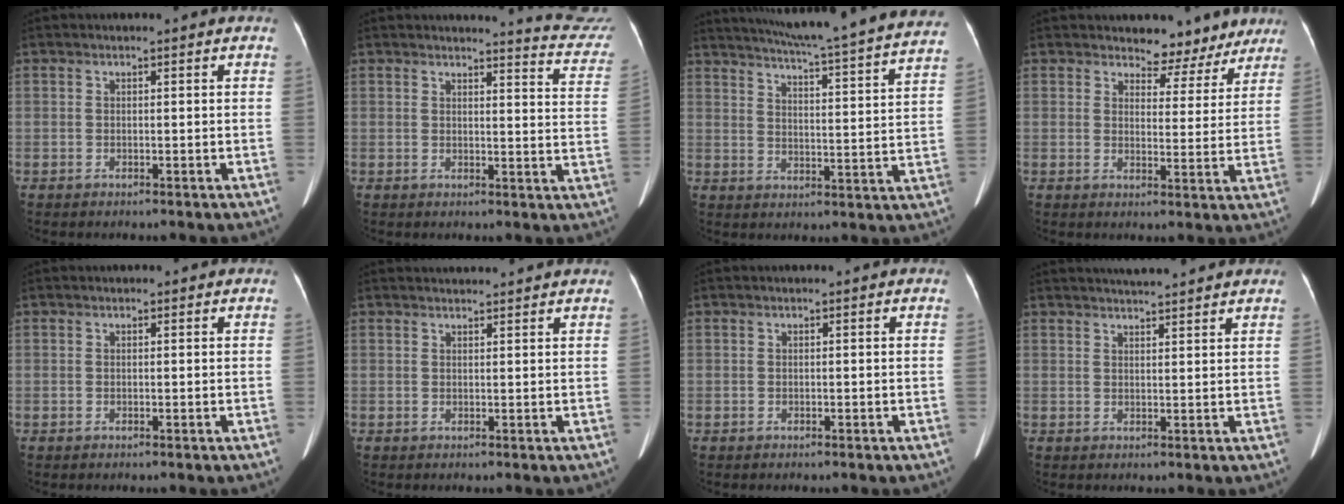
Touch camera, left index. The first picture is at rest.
{"total": 10.6, "force": [10.6, -0.2, 0.7], "torque": [0.006, -0.091, 0.089]}
{"total": 27.6, "force": [25.1, 0.1, 11.3], "torque": [-0.187, -0.059, 0.314]}
{"total": 6.7, "force": [6.0, 3.0, 0.7], "torque": [0.002, -0.007, 0.070]}
{"total": 0.0}
{"total": 5.0, "force": [4.9, 0.1, 1.0], "torque": [-0.015, 0.031, 0.059]}
{"total": 0.0}
{"total": 7.2, "force": [6.6, 0.3, 2.8], "torque": [-0.046, 0.027, 0.089]}